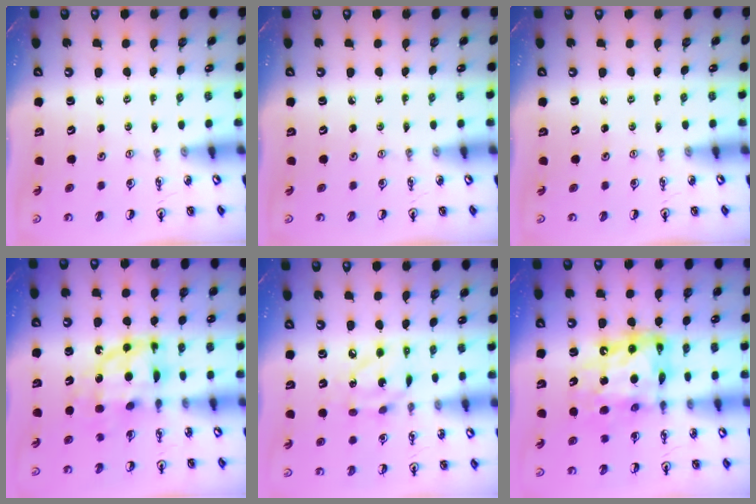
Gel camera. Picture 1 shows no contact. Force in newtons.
{"total": 0.0}
{"total": 0.0}
{"total": 11.3, "press": 11.3, "slide": 1.4}
{"total": 9.3, "press": 9.3, "slide": 0.5}
{"total": 14.4, "press": 14.3, "slide": 1.5}